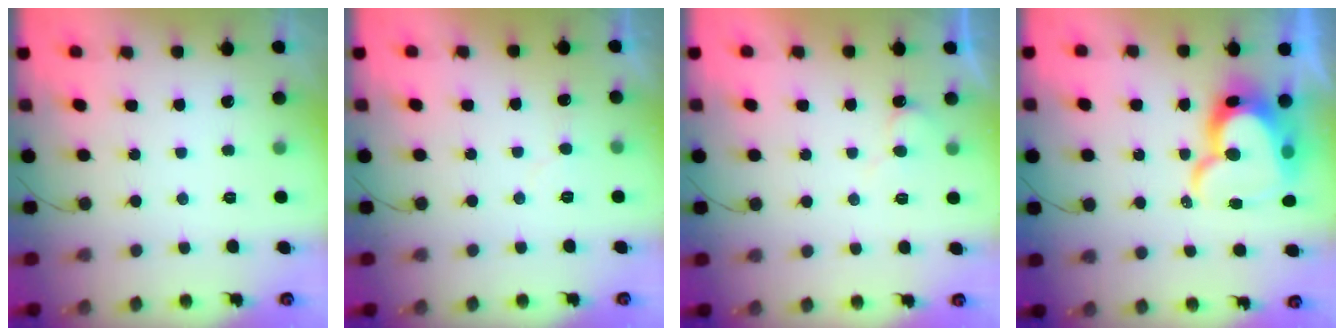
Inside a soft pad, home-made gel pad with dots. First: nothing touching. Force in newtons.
{"total": 3.8, "press": 3.8, "slide": 0.4}
{"total": 5.8, "press": 5.8, "slide": 0.5}
{"total": 18.7, "press": 18.6, "slide": 1.9}